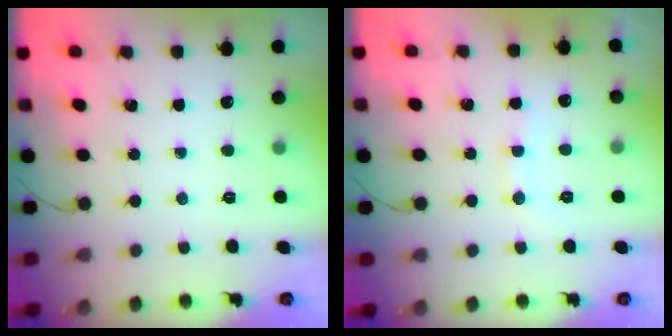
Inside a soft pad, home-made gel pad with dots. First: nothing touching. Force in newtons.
{"total": 7.8, "press": 7.7, "slide": 1.2}